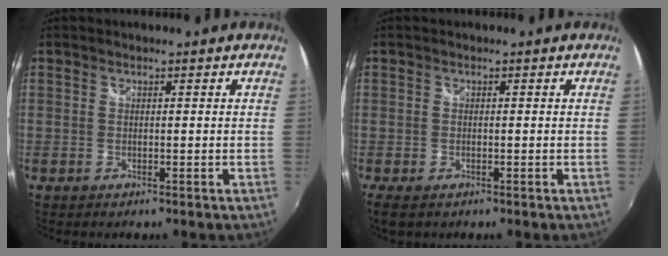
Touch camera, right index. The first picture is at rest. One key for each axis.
{"total": 2.9, "fx": -1.3, "fy": 1.6, "fz": 2.0, "tx": -0.047, "ty": -0.009, "tz": -0.021}